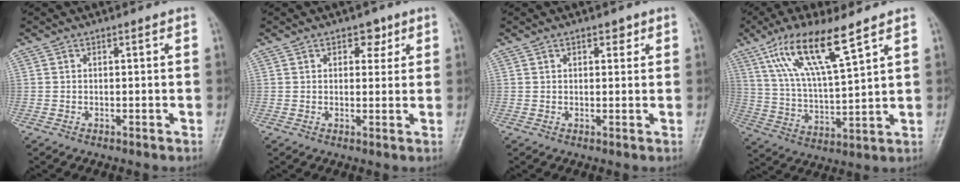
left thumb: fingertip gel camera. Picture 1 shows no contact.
{"total": 3.4, "force": [1.9, 2.2, 1.7], "torque": [0.001, -0.006, 0.023]}
{"total": 2.1, "force": [1.3, 1.2, 1.2], "torque": [-0.001, -0.004, 0.015]}
{"total": 14.3, "force": [8.5, 3.0, 11.1], "torque": [-0.209, -0.031, 0.171]}